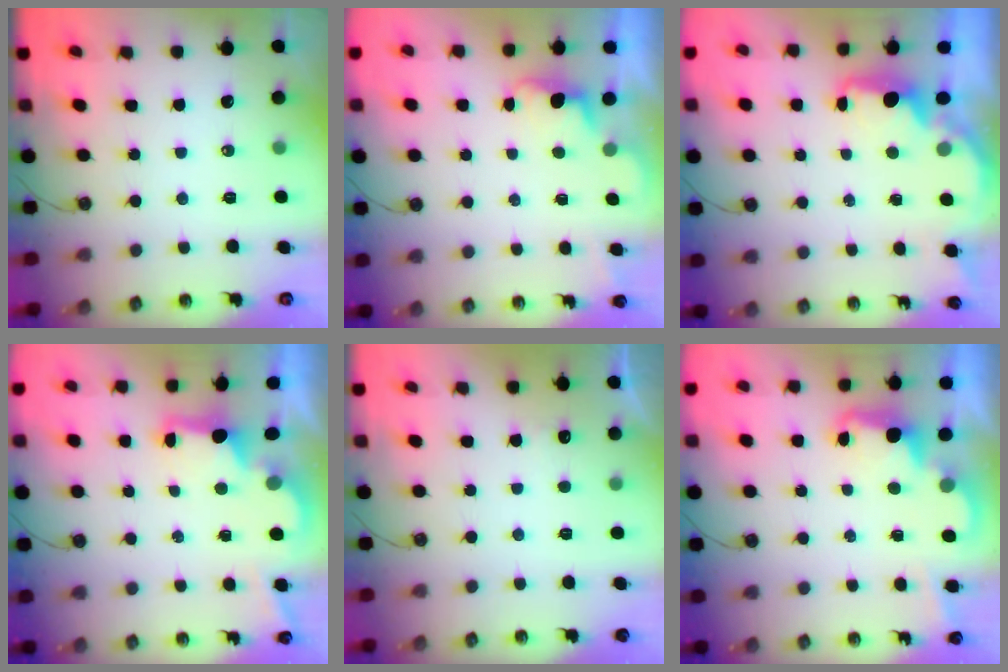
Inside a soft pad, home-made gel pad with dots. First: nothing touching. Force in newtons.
{"total": 0.9, "press": 0.6, "slide": 0.7}
{"total": 2.2, "press": 2.1, "slide": 0.8}
{"total": 2.6, "press": 2.5, "slide": 0.7}
{"total": 2.8, "press": 2.6, "slide": 1.0}
{"total": 2.5, "press": 2.5, "slide": 0.6}